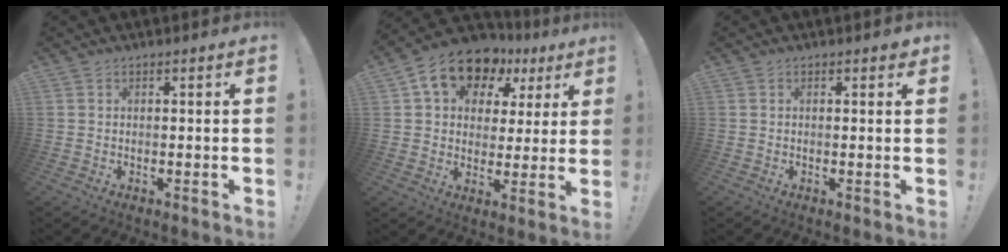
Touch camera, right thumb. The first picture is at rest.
{"total": 13.8, "force": [7.6, 9.2, 7.0], "torque": [-0.112, -0.043, 0.138]}
{"total": 1.0, "force": [0.6, 0.4, 0.7], "torque": [0.000, -0.004, 0.009]}